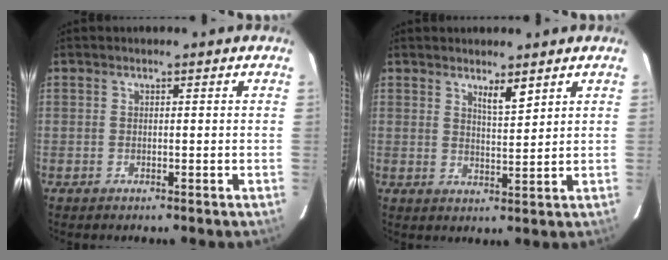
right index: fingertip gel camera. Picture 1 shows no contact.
{"total": 3.1, "force": [2.3, 0.4, 2.1], "torque": [-0.039, -0.009, 0.044]}